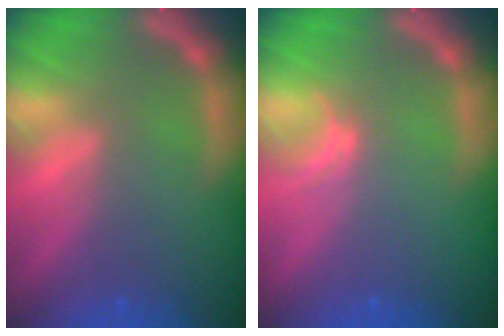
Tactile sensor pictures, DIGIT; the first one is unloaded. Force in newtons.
{"total": 1.0}